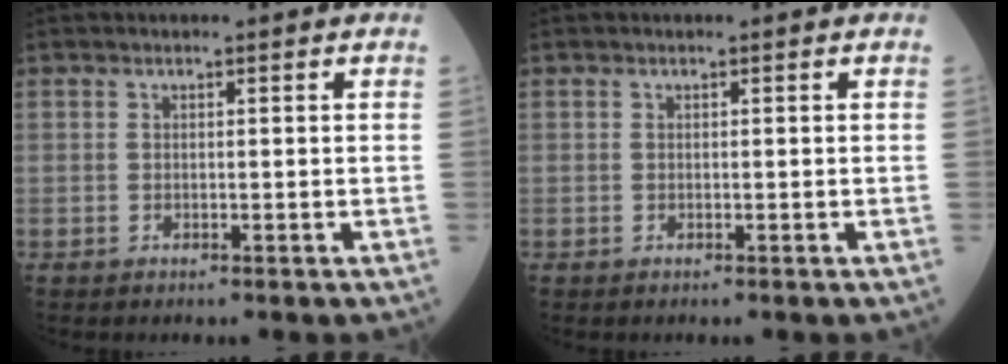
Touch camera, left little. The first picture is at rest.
{"total": 0.0}